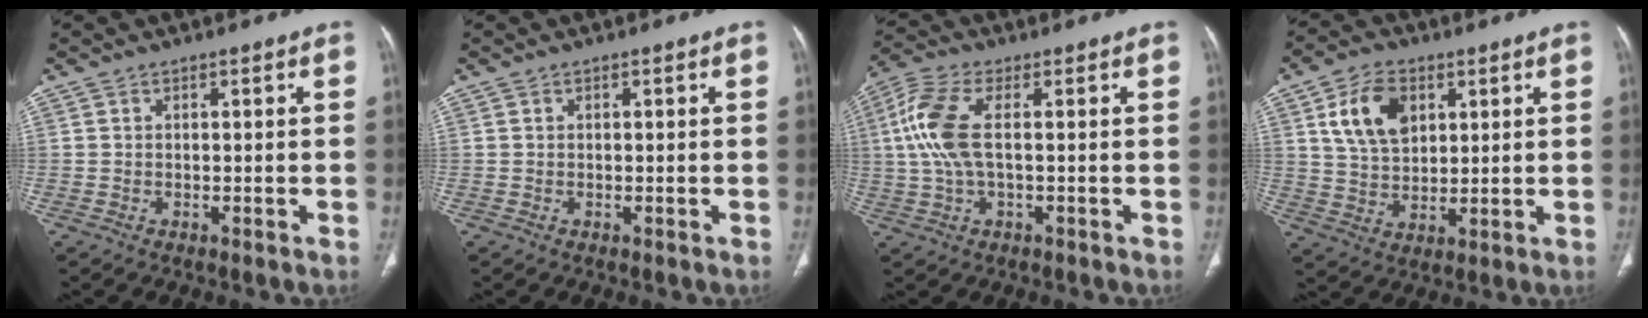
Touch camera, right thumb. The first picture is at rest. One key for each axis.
{"total": 0.0}
{"total": 9.6, "fx": 1.0, "fy": 4.0, "fz": 8.7, "tx": -0.223, "ty": 0.017, "tz": 0.018}
{"total": 10.7, "fx": 4.0, "fy": 7.0, "fz": 7.1, "tx": -0.109, "ty": -0.010, "tz": 0.077}